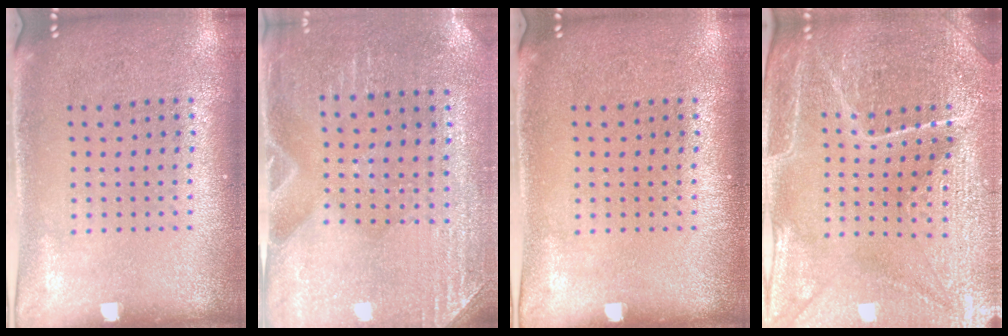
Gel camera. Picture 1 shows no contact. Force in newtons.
{"total": 2.9, "press": 2.8, "slide": 0.8}
{"total": 0.0}
{"total": 4.7, "press": 4.5, "slide": 1.4}